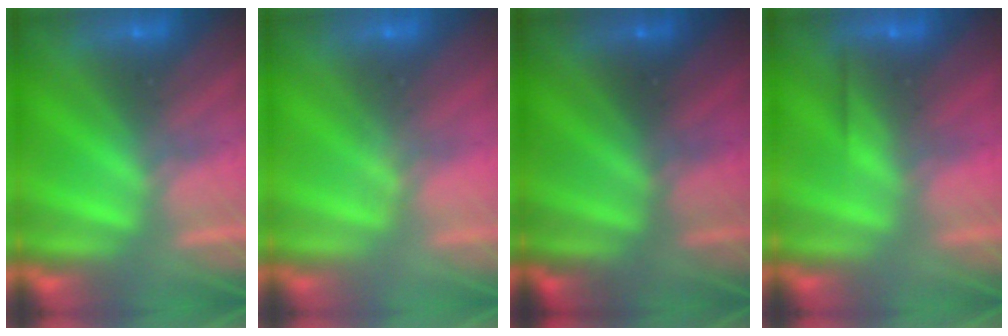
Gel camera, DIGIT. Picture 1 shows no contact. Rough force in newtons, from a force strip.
{"total": 4.8}
{"total": 1.6}
{"total": 2.6}